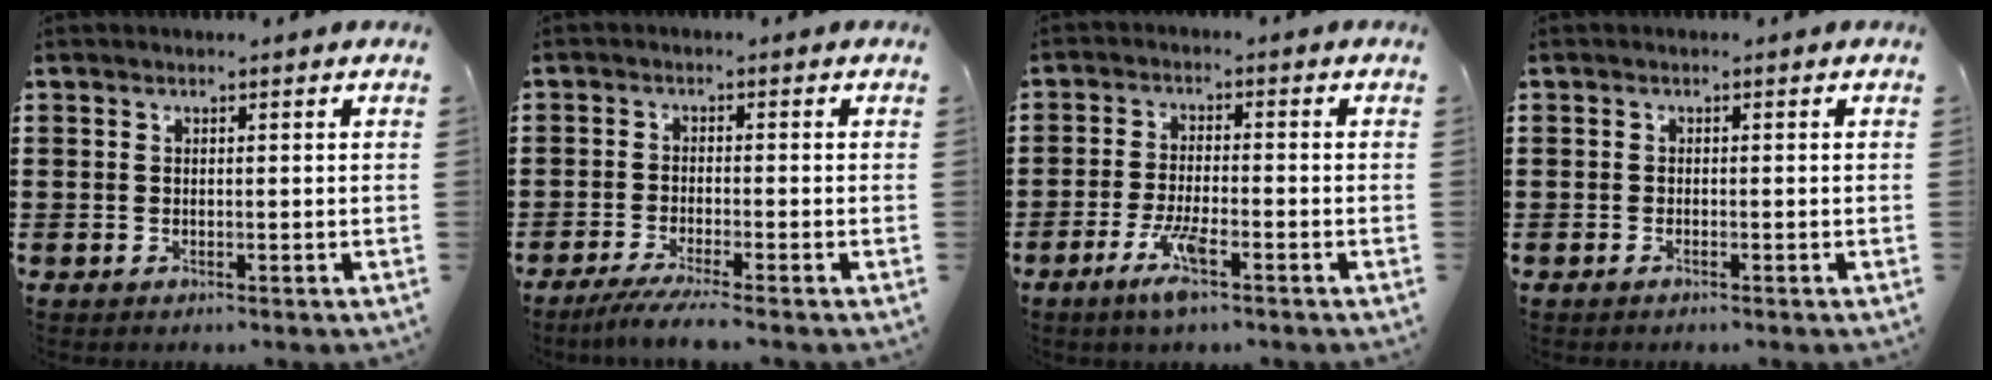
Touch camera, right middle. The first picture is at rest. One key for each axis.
{"total": 3.1, "fx": -2.6, "fy": -0.4, "fz": 1.7, "tx": -0.035, "ty": -0.010, "tz": -0.051}
{"total": 5.7, "fx": -3.1, "fy": 1.1, "fz": 4.7, "tx": -0.101, "ty": -0.008, "tz": -0.058}
{"total": 0.5, "fx": -0.4, "fy": 0.1, "fz": 0.3, "tx": -0.007, "ty": -0.002, "tz": -0.007}